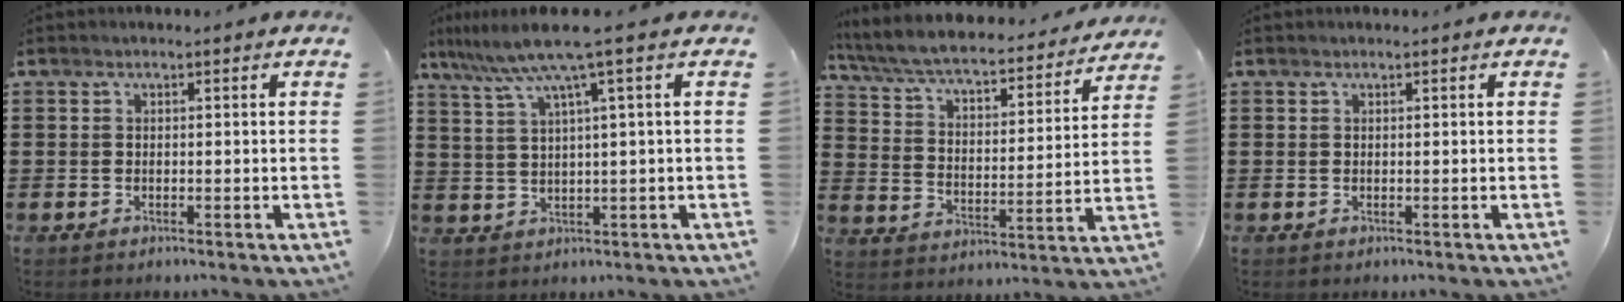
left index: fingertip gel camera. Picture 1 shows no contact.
{"total": 6.8, "force": [3.5, -0.2, 5.9], "torque": [-0.132, -0.014, 0.054]}
{"total": 6.2, "force": [5.7, 0.5, 2.3], "torque": [-0.071, -0.043, 0.094]}
{"total": 0.0}